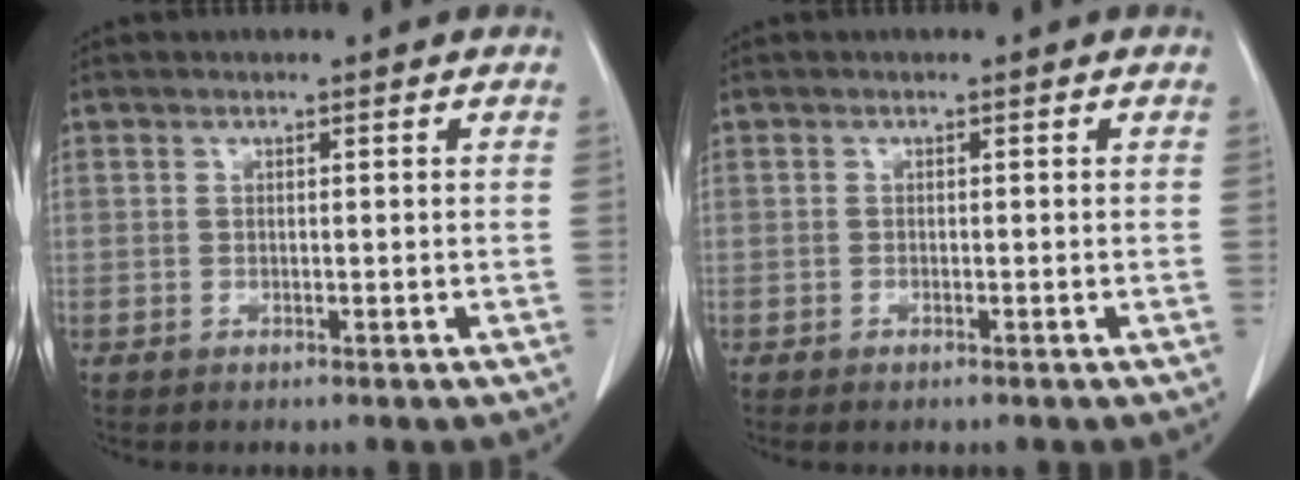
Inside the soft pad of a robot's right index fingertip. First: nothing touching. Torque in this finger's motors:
{"motor_torque": [0.14, -0.12, 0.05, 0.01]}